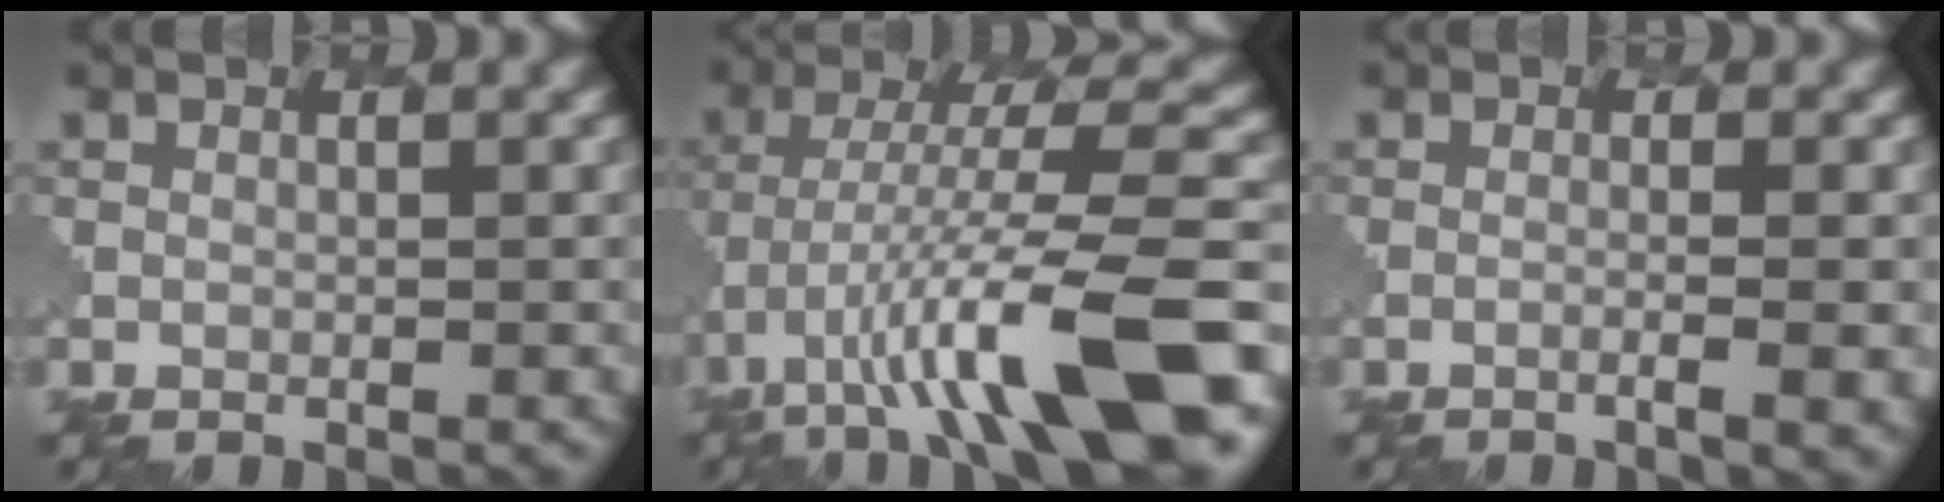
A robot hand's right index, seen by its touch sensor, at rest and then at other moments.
{"total": 13.5, "force": [-6.3, 2.7, 11.6], "torque": [-0.199, 0.021, -0.093]}
{"total": 2.8, "force": [-0.9, 0.6, 2.6], "torque": [-0.031, 0.004, -0.023]}